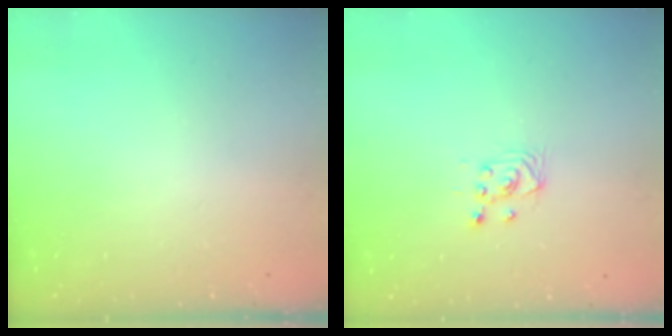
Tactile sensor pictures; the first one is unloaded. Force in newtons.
{"total": 3.2, "press": 2.9, "slide": 1.4}